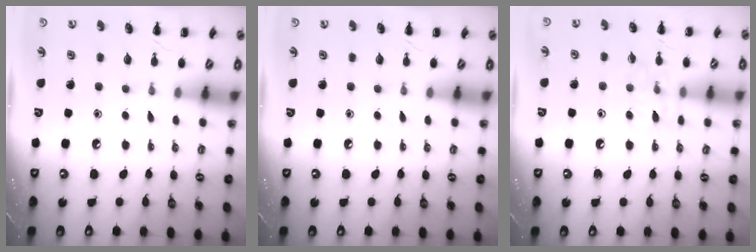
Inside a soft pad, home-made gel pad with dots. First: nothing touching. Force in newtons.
{"total": 0.0}
{"total": 7.7, "press": 7.6, "slide": 1.0}